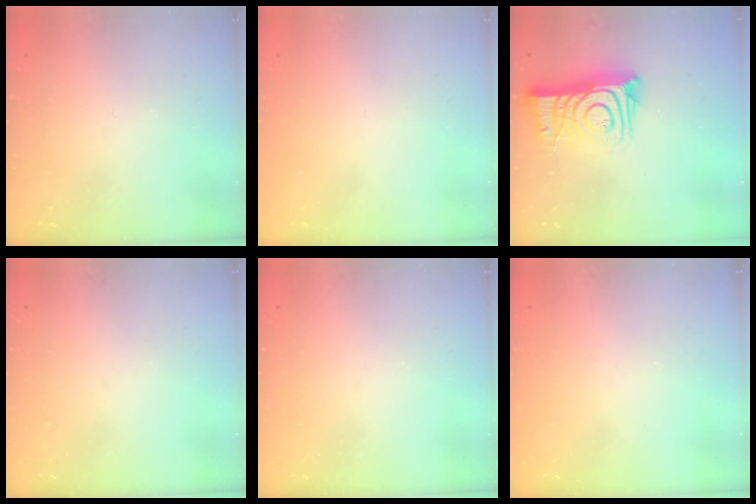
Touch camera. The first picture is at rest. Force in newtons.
{"total": 1.5, "press": 1.5, "slide": 0.1}
{"total": 14.8, "press": 14.7, "slide": 1.6}
{"total": 0.0}
{"total": 0.0}
{"total": 2.8, "press": 2.8, "slide": 0.4}